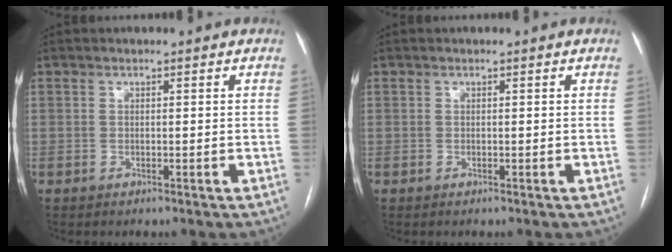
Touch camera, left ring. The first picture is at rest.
{"total": 0.0}